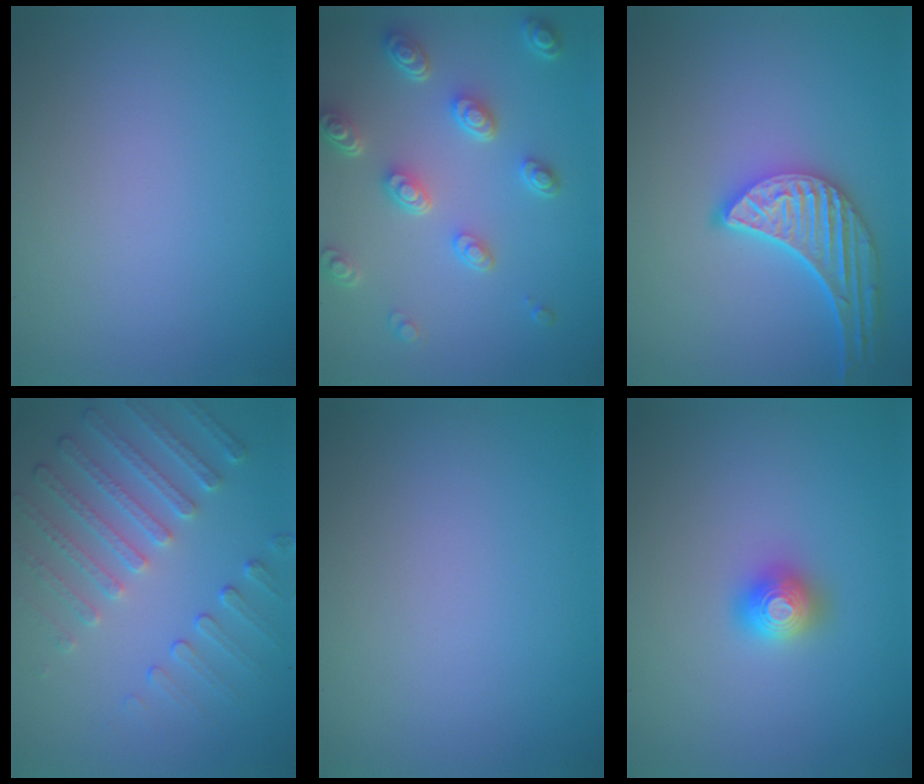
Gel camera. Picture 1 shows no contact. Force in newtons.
{"total": 5.2, "press": 3.9, "slide": 3.5}
{"total": 5.1, "press": 4.2, "slide": 2.9}
{"total": 5.1, "press": 3.8, "slide": 3.3}
{"total": 0.0}
{"total": 1.6, "press": 1.6, "slide": 0.2}